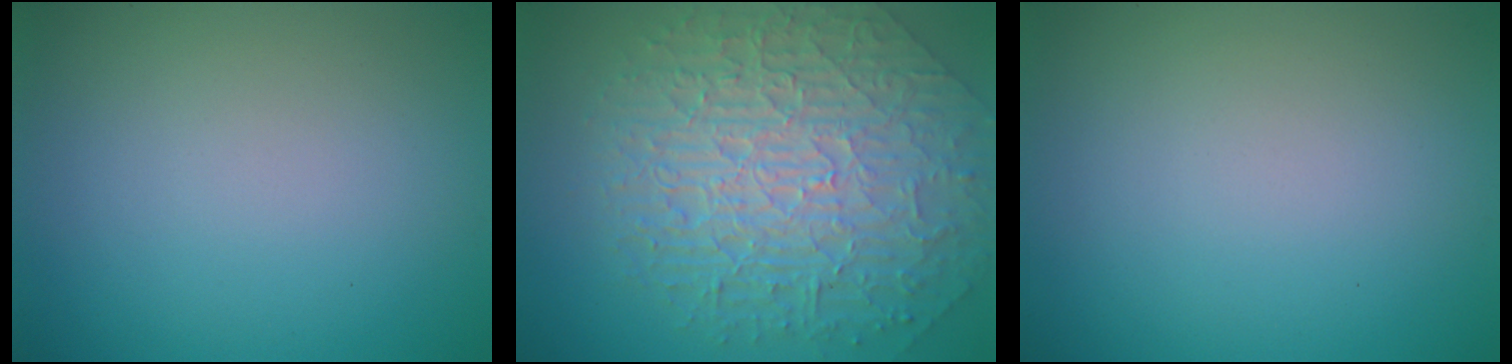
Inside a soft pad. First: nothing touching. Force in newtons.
{"total": 10.0, "press": 6.7, "slide": 7.5}
{"total": 0.0}